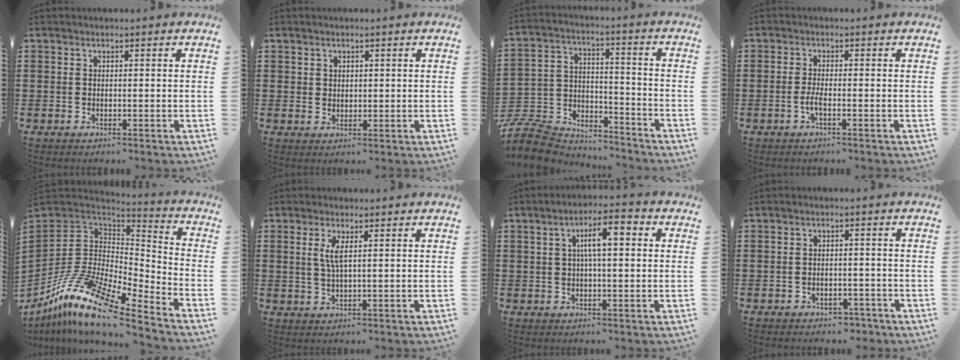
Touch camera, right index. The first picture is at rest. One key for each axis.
{"total": 1.5, "fx": 1.0, "fy": 1.1, "fz": 0.2, "tx": -0.008, "ty": 0.006, "tz": 0.018}
{"total": 9.3, "fx": -8.7, "fy": 2.7, "fz": 2.0, "tx": -0.058, "ty": 0.014, "tz": -0.174}
{"total": 2.3, "fx": -1.0, "fy": 0.2, "fz": 2.1, "tx": -0.053, "ty": -0.009, "tz": -0.023}
{"total": 15.7, "fx": -10.8, "fy": 4.8, "fz": 10.4, "tx": -0.232, "ty": 0.017, "tz": -0.208}
{"total": 3.0, "fx": 0.8, "fy": 0.5, "fz": 2.8, "tx": -0.060, "ty": 0.002, "tz": 0.013}
{"total": 6.2, "fx": 0.9, "fy": 1.5, "fz": 5.9, "tx": -0.105, "ty": 0.006, "tz": 0.011}
{"total": 2.3, "fx": -2.3, "fy": 0.6, "fz": 0.1, "tx": -0.009, "ty": -0.001, "tz": -0.047}